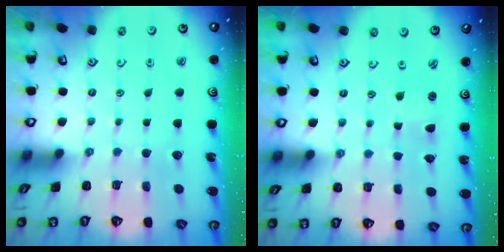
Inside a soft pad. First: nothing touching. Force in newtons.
{"total": 2.0, "press": 2.0, "slide": 0.3}